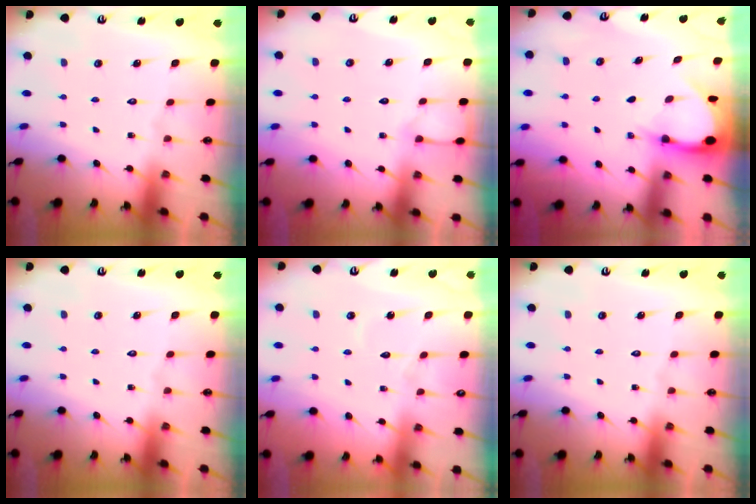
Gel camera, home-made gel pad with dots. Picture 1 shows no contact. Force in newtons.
{"total": 4.7, "press": 4.7, "slide": 0.6}
{"total": 3.5, "press": 3.5, "slide": 0.2}
{"total": 0.0}
{"total": 3.0, "press": 3.0, "slide": 0.3}
{"total": 0.0}